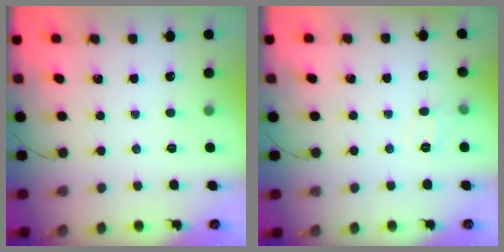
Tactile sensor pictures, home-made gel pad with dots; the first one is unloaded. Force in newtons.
{"total": 6.1, "press": 5.9, "slide": 1.4}